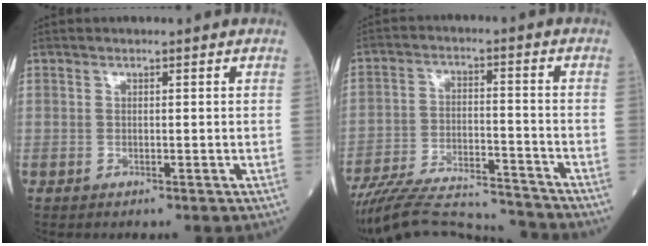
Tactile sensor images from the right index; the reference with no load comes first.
{"total": 16.2, "force": [-15.8, 1.4, 3.5], "torque": [-0.074, 0.007, -0.248]}